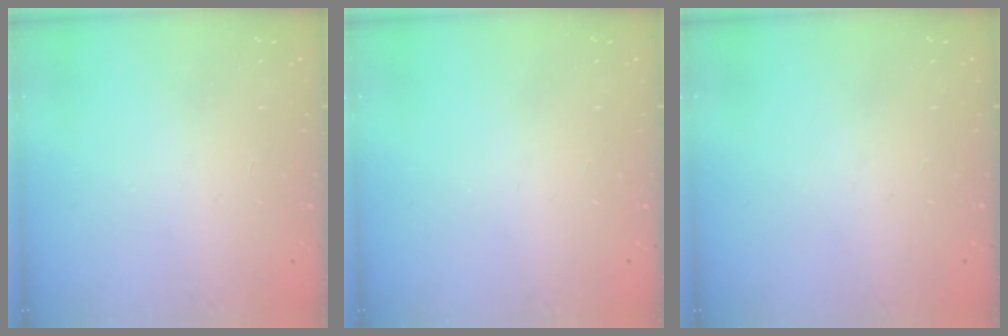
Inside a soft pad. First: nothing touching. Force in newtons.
{"total": 0.0}
{"total": 0.0}